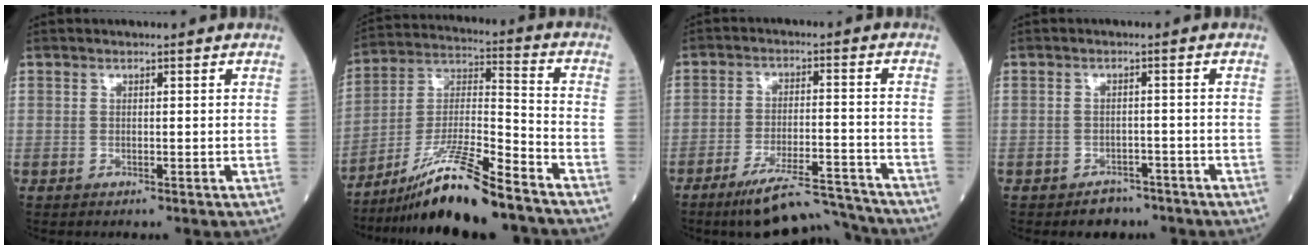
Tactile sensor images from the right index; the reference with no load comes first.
{"total": 15.4, "force": [-12.1, 0.7, 9.6], "torque": [-0.179, -0.010, -0.215]}
{"total": 10.5, "force": [-9.6, 0.5, 4.0], "torque": [-0.056, 0.007, -0.163]}
{"total": 3.3, "force": [-2.6, 2.0, 0.6], "torque": [-0.009, 0.008, -0.033]}